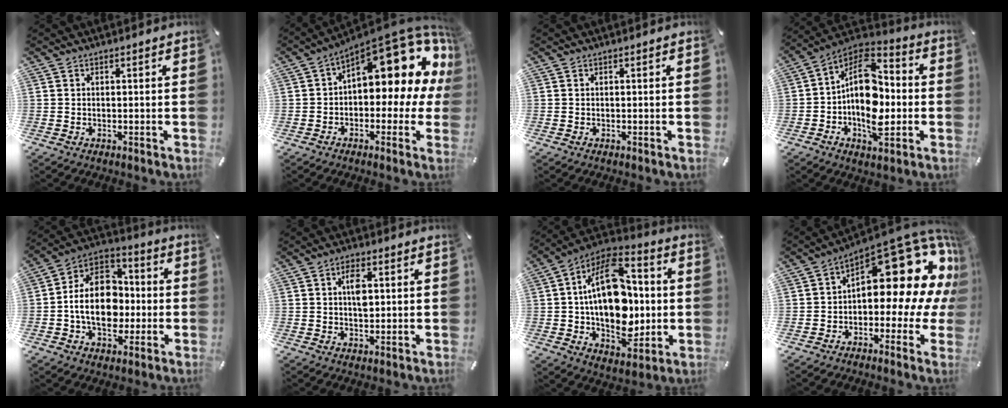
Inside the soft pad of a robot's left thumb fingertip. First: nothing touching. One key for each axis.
{"total": 14.9, "fx": 7.7, "fy": 6.4, "fz": 11.0, "tx": -0.140, "ty": -0.070, "tz": 0.123}
{"total": 0.0}
{"total": 16.0, "fx": -2.0, "fy": 10.4, "fz": 12.0, "tx": -0.215, "ty": -0.002, "tz": -0.041}
{"total": 16.0, "fx": -2.7, "fy": 12.1, "fz": 10.1, "tx": -0.189, "ty": 0.015, "tz": -0.050}
{"total": 4.5, "fx": 0.9, "fy": 2.4, "fz": 3.7, "tx": -0.063, "ty": 0.003, "tz": 0.010}
{"total": 22.5, "fx": 0.6, "fy": 14.5, "fz": 17.2, "tx": -0.288, "ty": -0.006, "tz": 0.015}
{"total": 20.7, "fx": 8.5, "fy": 10.3, "fz": 15.8, "tx": -0.192, "ty": -0.081, "tz": 0.142}